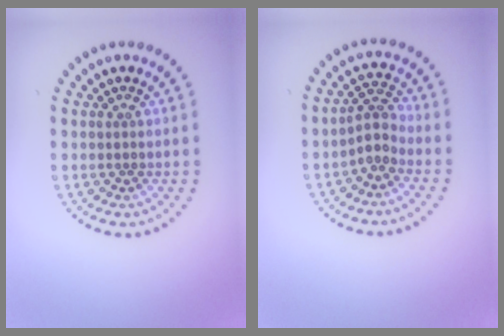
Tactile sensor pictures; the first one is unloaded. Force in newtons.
{"total": 2.1, "press": 1.6, "slide": 1.4}